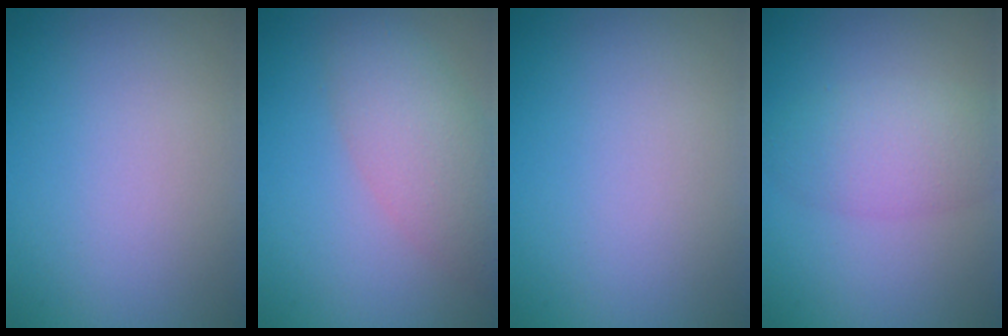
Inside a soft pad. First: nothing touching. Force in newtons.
{"total": 4.9, "press": 4.8, "slide": 0.6}
{"total": 0.0}
{"total": 4.0, "press": 4.0, "slide": 0.1}